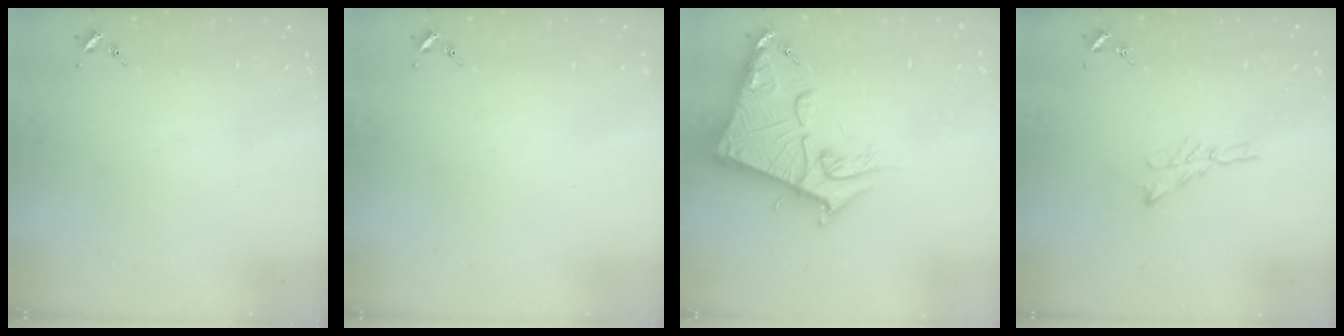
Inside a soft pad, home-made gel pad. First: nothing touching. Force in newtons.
{"total": 0.0}
{"total": 14.8, "press": 14.8, "slide": 1.5}
{"total": 5.8, "press": 5.7, "slide": 0.6}